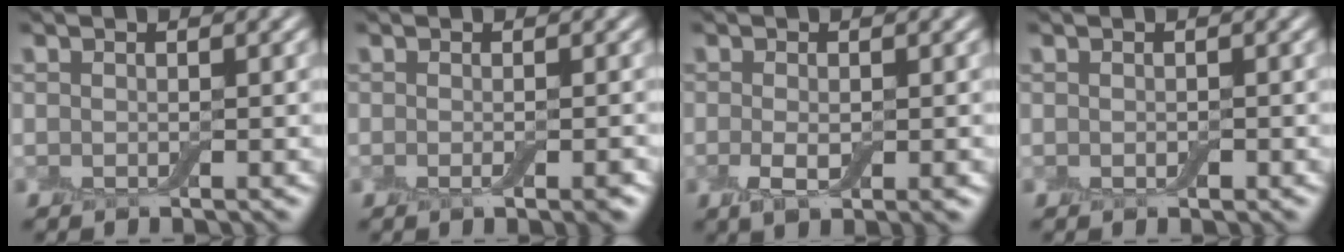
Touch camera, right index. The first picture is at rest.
{"total": 1.6, "force": [-0.5, 0.3, 1.4], "torque": [-0.018, -0.004, -0.009]}
{"total": 2.7, "force": [-0.7, 1.2, 2.3], "torque": [-0.047, -0.011, -0.013]}
{"total": 0.5, "force": [-0.1, 0.4, 0.3], "torque": [-0.004, -0.002, -0.001]}